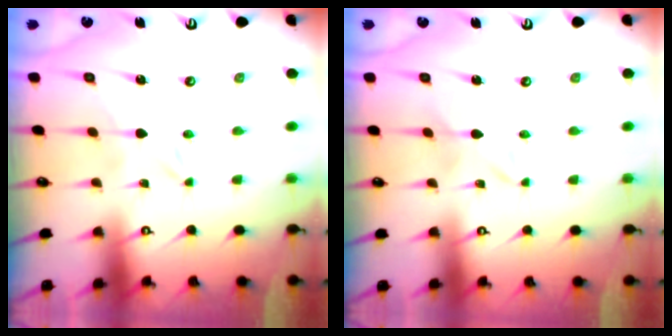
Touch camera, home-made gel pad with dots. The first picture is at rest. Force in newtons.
{"total": 1.6, "press": 1.6, "slide": 0.0}